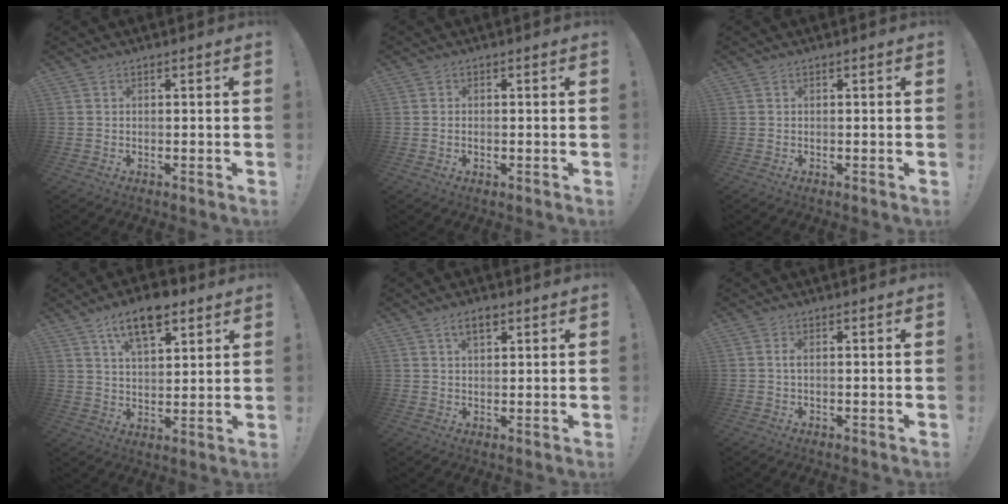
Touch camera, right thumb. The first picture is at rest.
{"total": 0.6, "force": [-0.2, 0.3, 0.4], "torque": [-0.012, 0.002, -0.002]}
{"total": 0.0}
{"total": 11.5, "force": [7.1, 5.3, 7.3], "torque": [-0.114, -0.027, 0.127]}
{"total": 4.0, "force": [2.0, 1.9, 2.9], "torque": [-0.051, 0.001, 0.034]}
{"total": 1.1, "force": [0.0, 0.1, 1.1], "torque": [-0.026, 0.002, -0.001]}